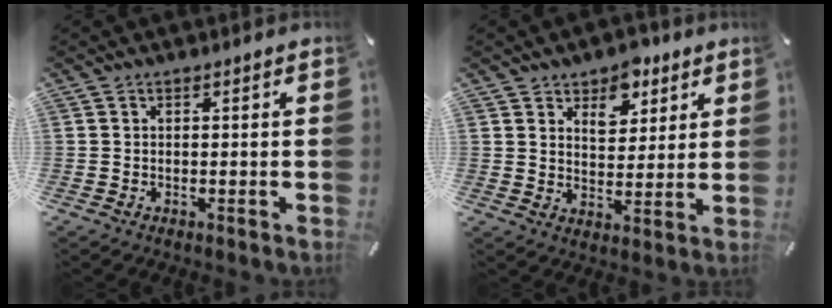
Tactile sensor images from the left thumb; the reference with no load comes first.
{"total": 7.6, "force": [4.8, 5.2, 2.6], "torque": [-0.019, -0.027, 0.080]}